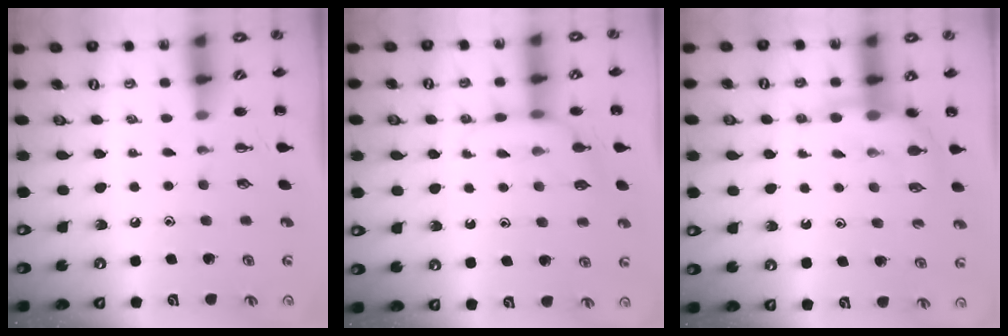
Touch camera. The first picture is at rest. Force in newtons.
{"total": 7.8, "press": 7.7, "slide": 1.2}
{"total": 7.5, "press": 7.5, "slide": 0.7}